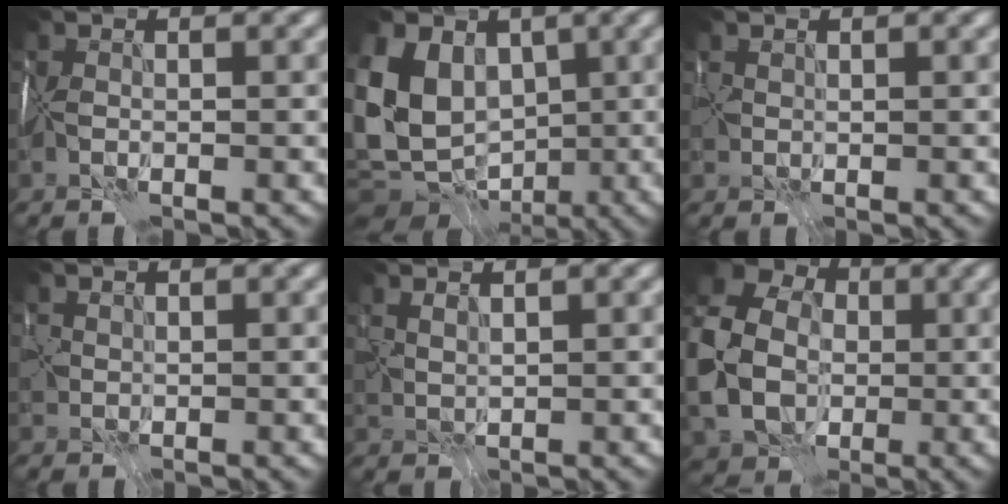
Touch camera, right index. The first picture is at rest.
{"total": 13.6, "force": [0.4, 11.3, 7.4], "torque": [-0.158, 0.000, -0.001]}
{"total": 0.9, "force": [0.4, 0.8, 0.2], "torque": [-0.004, -0.002, 0.011]}
{"total": 1.0, "force": [0.5, 0.8, -0.1], "torque": [0.002, 0.000, 0.013]}
{"total": 1.9, "force": [1.5, 0.6, 0.9], "torque": [-0.019, 0.003, 0.040]}
{"total": 9.6, "force": [-0.2, 8.1, 5.1], "torque": [-0.119, -0.012, 0.001]}